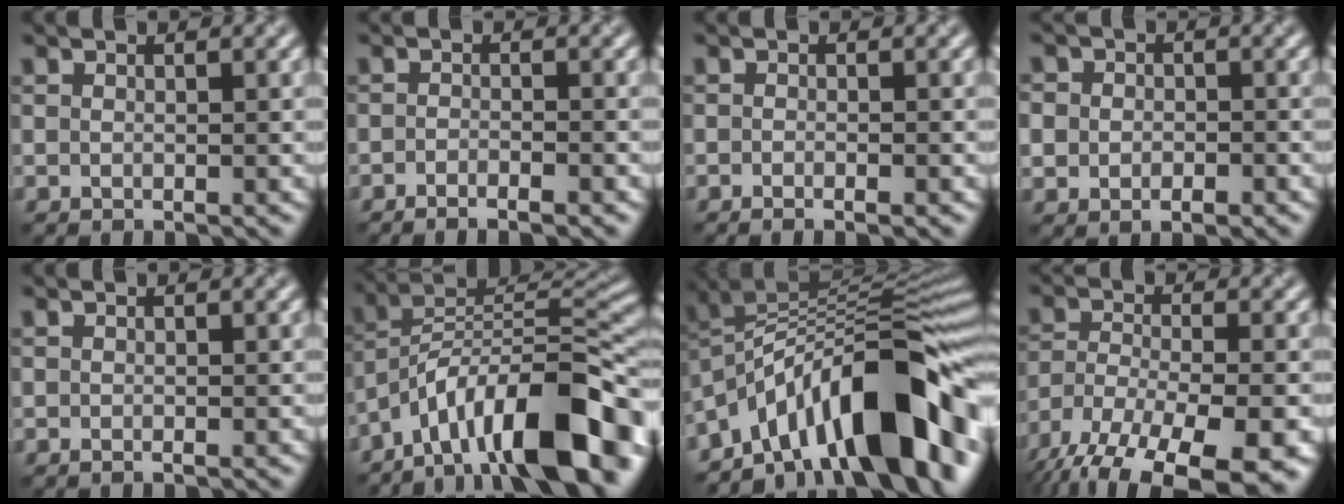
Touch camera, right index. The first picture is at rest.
{"total": 1.7, "force": [-1.4, 0.0, 1.1], "torque": [-0.023, -0.001, -0.026]}
{"total": 0.8, "force": [-0.6, -0.1, 0.6], "torque": [-0.010, -0.004, -0.011]}
{"total": 4.3, "force": [-0.5, 3.6, 2.3], "torque": [-0.025, 0.006, -0.031]}
{"total": 0.0}
{"total": 13.5, "force": [-8.1, 4.1, 10.1], "torque": [-0.147, 0.027, -0.138]}
{"total": 14.0, "force": [-7.3, 5.0, 10.8], "torque": [-0.153, 0.038, -0.136]}
{"total": 16.2, "force": [-12.2, 6.1, 8.6], "torque": [-0.157, -0.043, -0.161]}